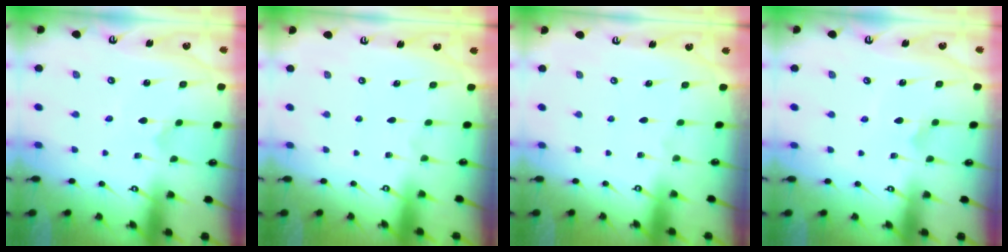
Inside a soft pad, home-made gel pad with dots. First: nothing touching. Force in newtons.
{"total": 0.0}
{"total": 0.0}
{"total": 3.0, "press": 3.0, "slide": 0.2}